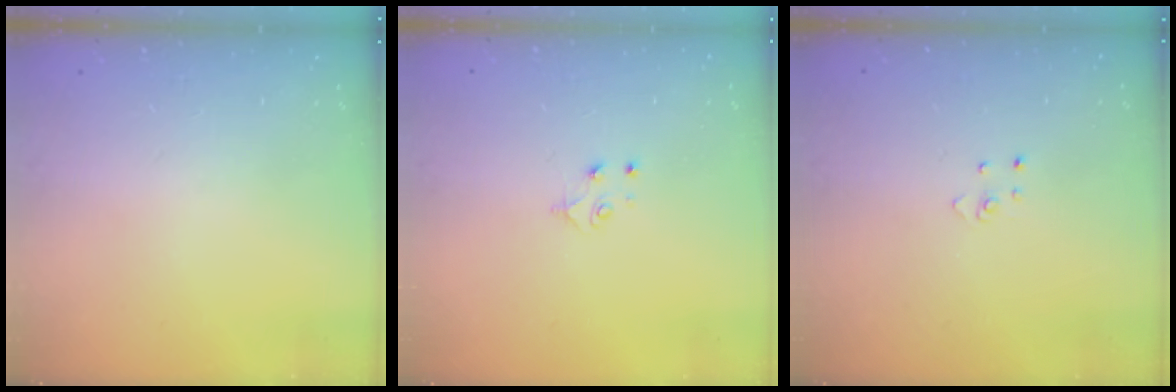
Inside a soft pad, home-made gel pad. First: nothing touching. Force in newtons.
{"total": 4.0, "press": 3.9, "slide": 0.4}
{"total": 2.7, "press": 2.7, "slide": 0.3}